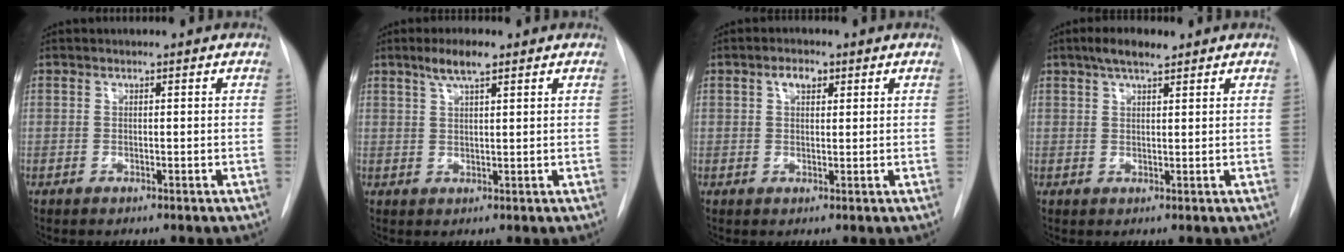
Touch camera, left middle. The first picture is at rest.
{"total": 4.0, "force": [2.6, 0.6, 2.9], "torque": [-0.059, 0.005, 0.048]}
{"total": 2.5, "force": [1.2, 1.3, 1.7], "torque": [-0.032, 0.008, 0.018]}
{"total": 4.0, "force": [2.9, 1.0, 2.6], "torque": [-0.053, 0.011, 0.049]}